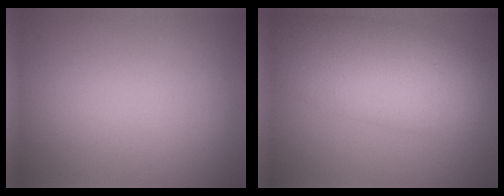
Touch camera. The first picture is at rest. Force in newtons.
{"total": 8.3, "press": 8.2, "slide": 0.3}